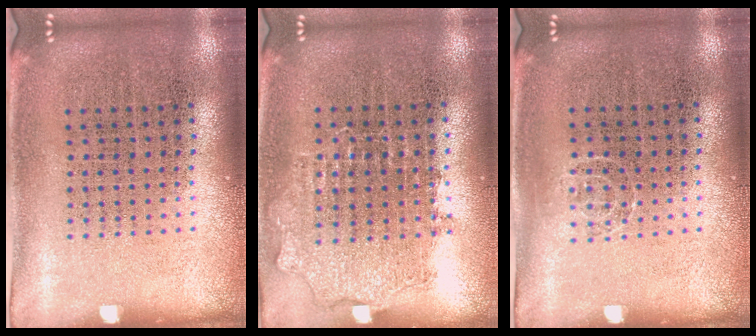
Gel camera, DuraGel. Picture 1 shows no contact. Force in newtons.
{"total": 0.9, "press": 0.8, "slide": 0.3}
{"total": 0.7, "press": 0.5, "slide": 0.5}